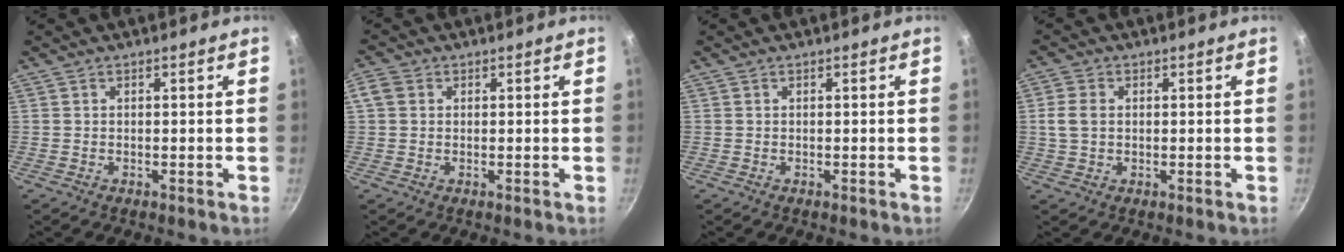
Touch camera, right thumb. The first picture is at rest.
{"total": 3.2, "force": [0.7, 2.7, 1.6], "torque": [-0.027, 0.005, 0.008]}
{"total": 0.0}
{"total": 4.4, "force": [0.5, 3.2, 3.0], "torque": [-0.056, 0.005, 0.007]}